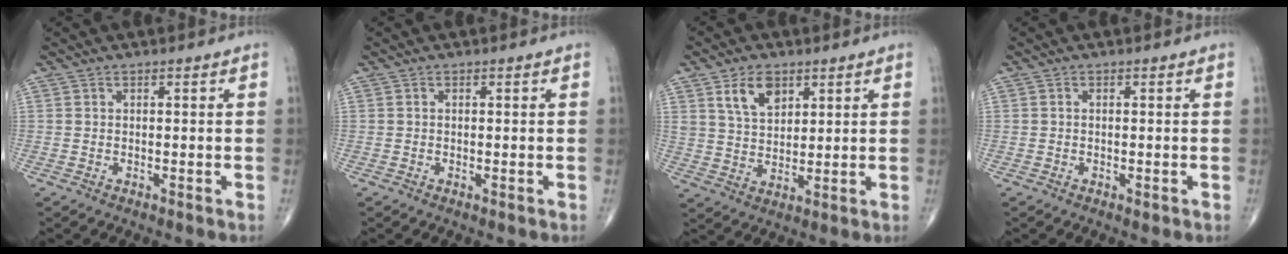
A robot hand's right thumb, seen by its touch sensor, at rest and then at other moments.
{"total": 0.0}
{"total": 7.3, "force": [3.8, 4.5, 4.3], "torque": [-0.057, -0.021, 0.074]}
{"total": 1.0, "force": [-0.3, 0.4, 0.8], "torque": [-0.010, -0.002, -0.005]}